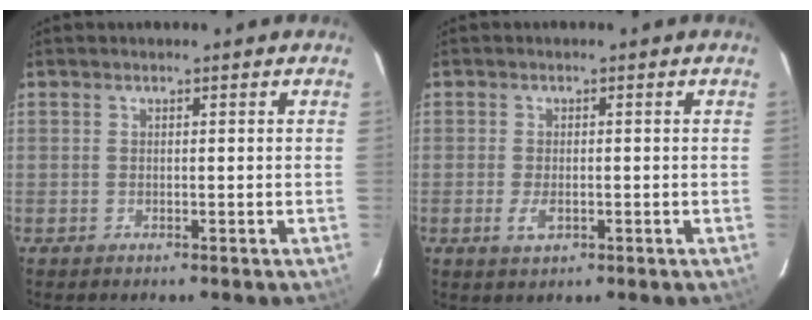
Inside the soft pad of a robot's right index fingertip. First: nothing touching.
{"total": 2.8, "force": [-1.0, 1.4, 2.3], "torque": [-0.045, -0.005, -0.015]}